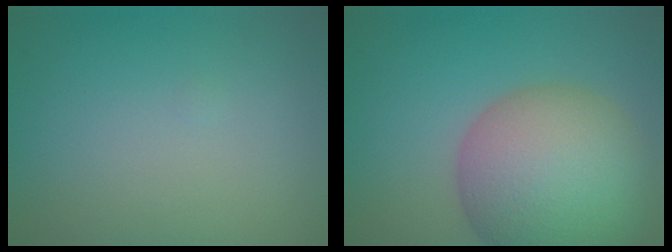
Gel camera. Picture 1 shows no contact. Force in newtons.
{"total": 11.6, "press": 11.6, "slide": 0.6}